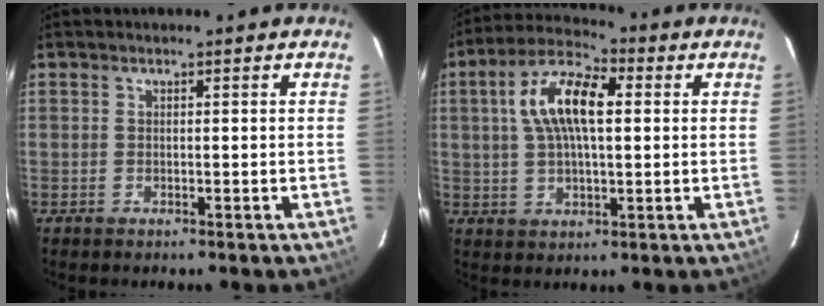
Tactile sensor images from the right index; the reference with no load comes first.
{"total": 11.7, "force": [2.3, 5.0, 10.3], "torque": [-0.199, 0.026, 0.038]}